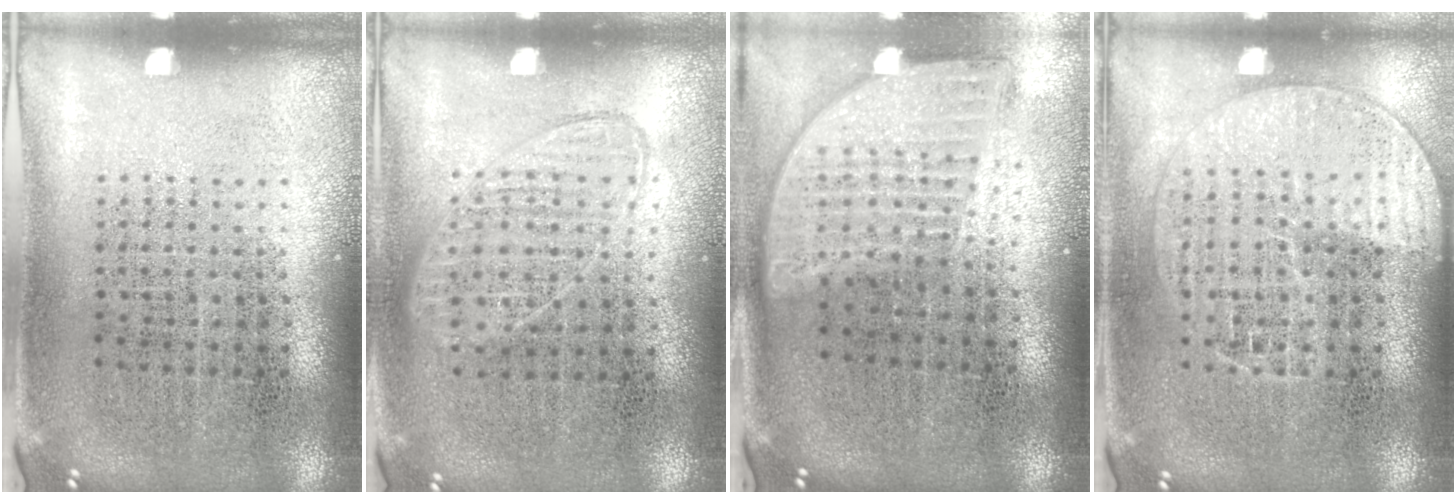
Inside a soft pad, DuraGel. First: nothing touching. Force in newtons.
{"total": 0.9, "press": 0.9, "slide": 0.3}
{"total": 2.0, "press": 1.6, "slide": 1.2}
{"total": 1.4, "press": 1.3, "slide": 0.5}